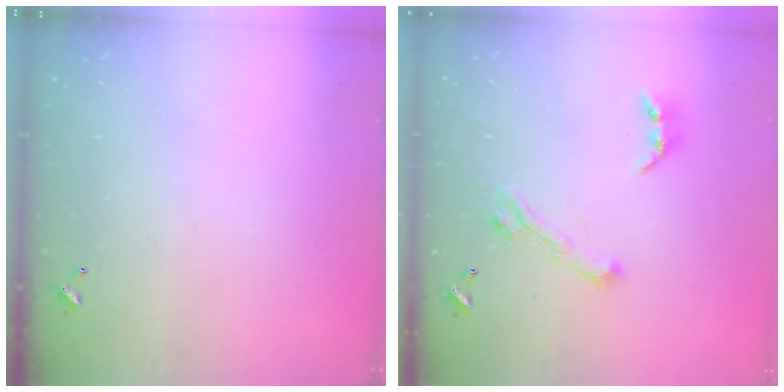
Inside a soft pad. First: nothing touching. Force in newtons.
{"total": 6.6, "press": 6.5, "slide": 1.5}